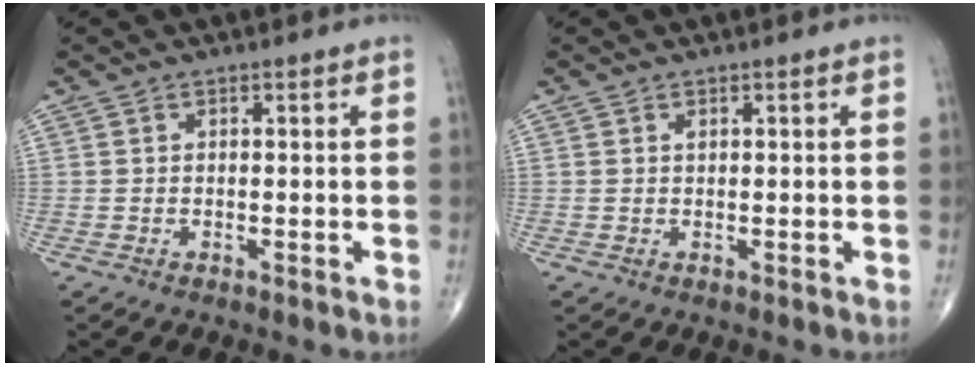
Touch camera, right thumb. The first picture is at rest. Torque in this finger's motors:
{"motor_torque": [0.15, 0.09, 0.18, -0.01, 0.03]}